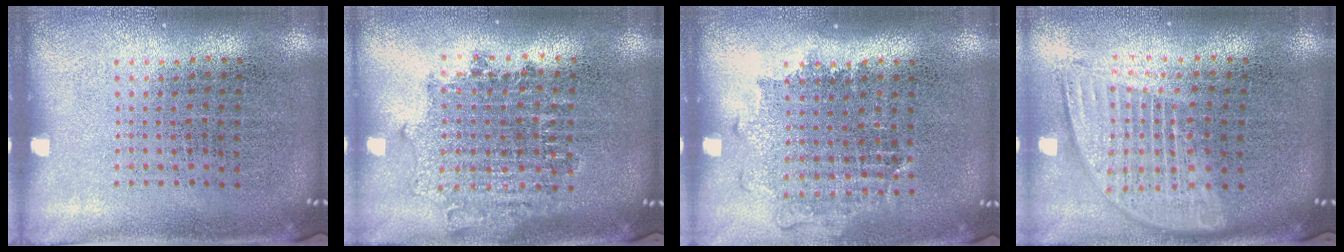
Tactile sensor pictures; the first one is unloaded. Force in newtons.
{"total": 1.7, "press": 1.3, "slide": 1.0}
{"total": 1.1, "press": 1.0, "slide": 0.5}
{"total": 1.8, "press": 1.5, "slide": 0.9}